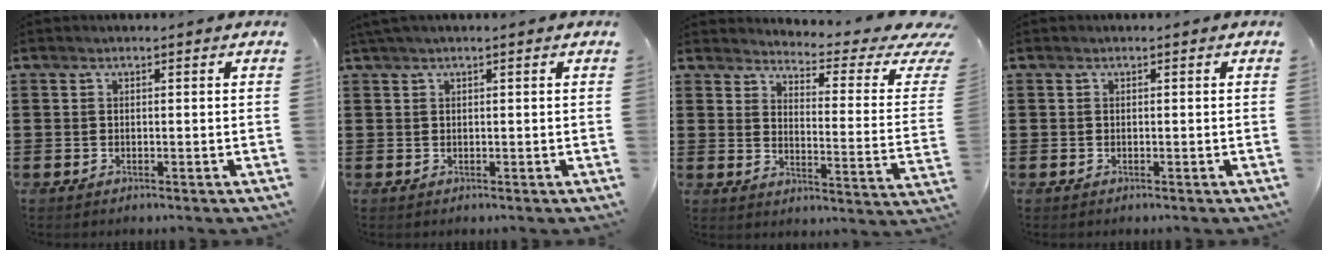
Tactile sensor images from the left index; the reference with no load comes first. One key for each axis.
{"total": 1.0, "fx": 0.5, "fy": -0.1, "fz": 0.8, "tx": -0.015, "ty": 0.000, "tz": 0.009}
{"total": 3.8, "fx": 3.2, "fy": -0.2, "fz": 2.1, "tx": -0.043, "ty": -0.040, "tz": 0.043}
{"total": 0.0}